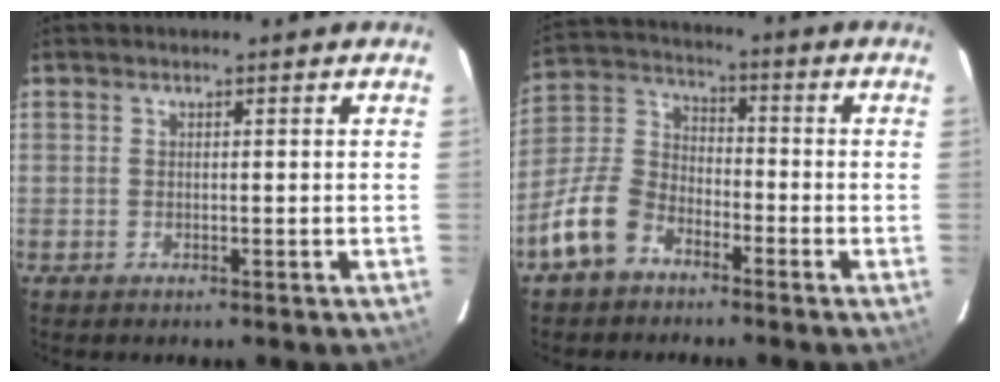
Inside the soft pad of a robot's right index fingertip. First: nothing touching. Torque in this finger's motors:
{"motor_torque": [-0.04, -0.28, -0.62, -0.21]}